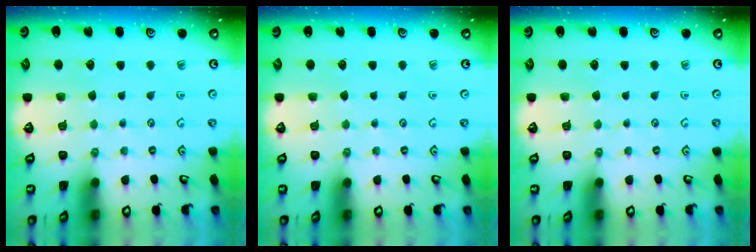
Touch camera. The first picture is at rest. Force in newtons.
{"total": 0.0}
{"total": 0.0}